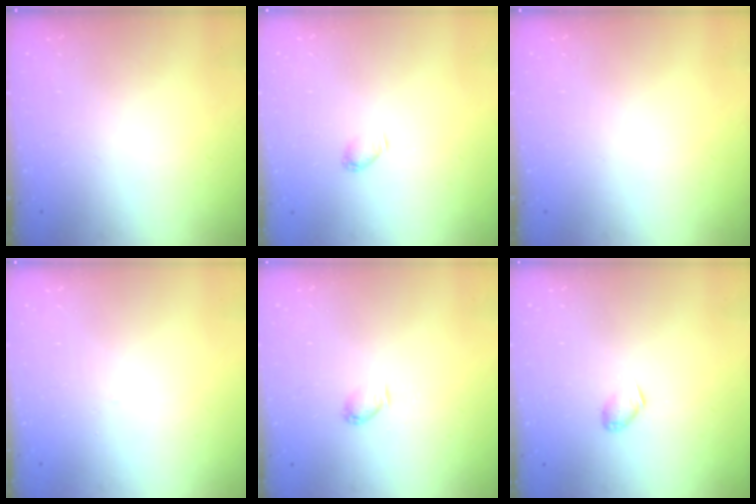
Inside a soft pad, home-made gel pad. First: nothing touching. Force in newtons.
{"total": 2.5, "press": 2.5, "slide": 0.5}
{"total": 0.0}
{"total": 1.6, "press": 1.6, "slide": 0.3}
{"total": 3.4, "press": 3.4, "slide": 0.6}
{"total": 5.6, "press": 5.5, "slide": 0.7}